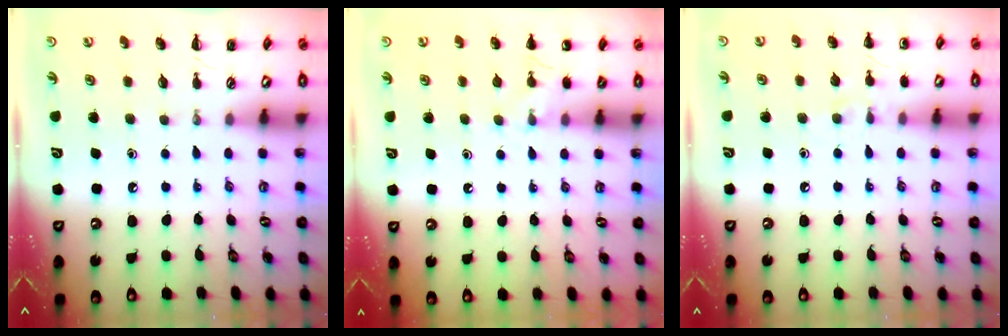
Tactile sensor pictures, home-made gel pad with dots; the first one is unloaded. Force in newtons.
{"total": 7.3, "press": 7.1, "slide": 1.7}
{"total": 7.1, "press": 6.8, "slide": 2.1}